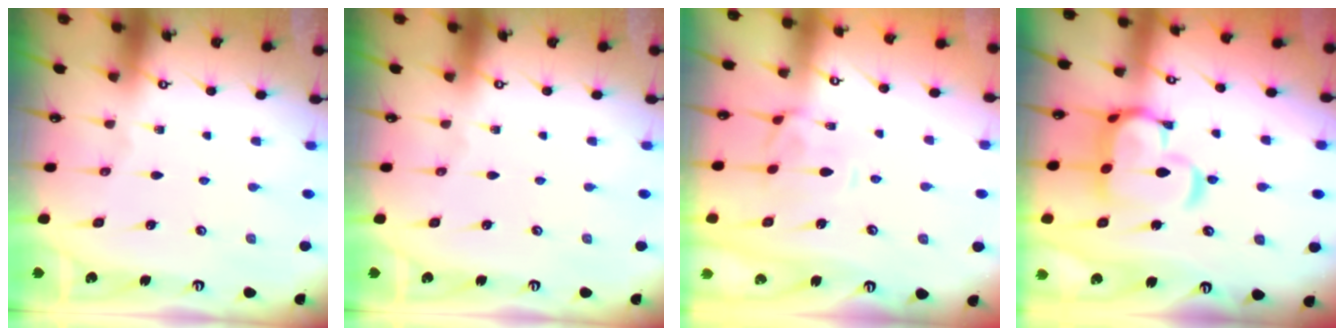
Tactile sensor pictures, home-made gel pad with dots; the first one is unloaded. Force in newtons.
{"total": 0.0}
{"total": 1.6, "press": 1.4, "slide": 0.8}
{"total": 9.4, "press": 9.4, "slide": 1.2}